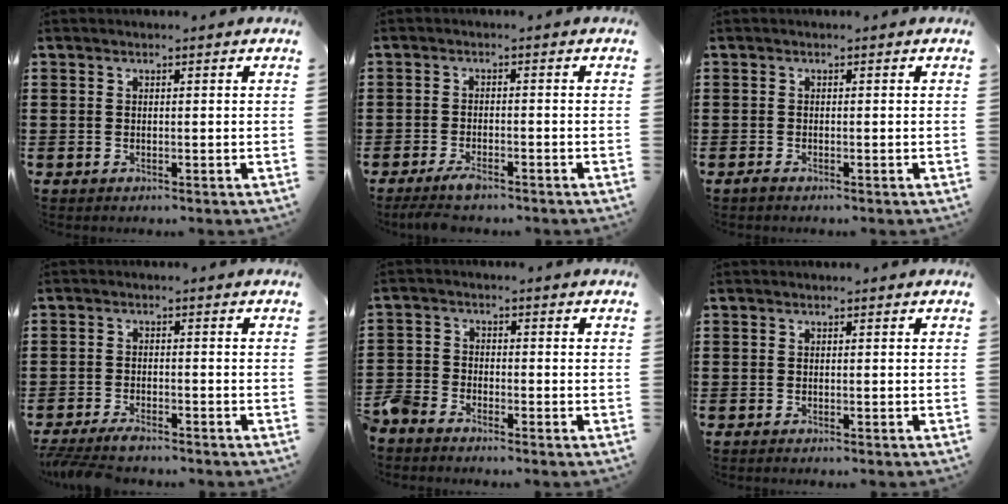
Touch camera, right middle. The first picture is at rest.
{"total": 2.7, "force": [-2.2, 0.7, 1.4], "torque": [-0.031, 0.000, -0.044]}
{"total": 0.6, "force": [-0.4, 0.1, 0.3], "torque": [-0.007, -0.003, -0.008]}
{"total": 2.7, "force": [-2.5, 0.4, 0.9], "torque": [-0.024, 0.000, -0.053]}
{"total": 3.7, "force": [-3.5, 1.1, 0.3], "torque": [-0.036, -0.006, -0.081]}
{"total": 0.0}